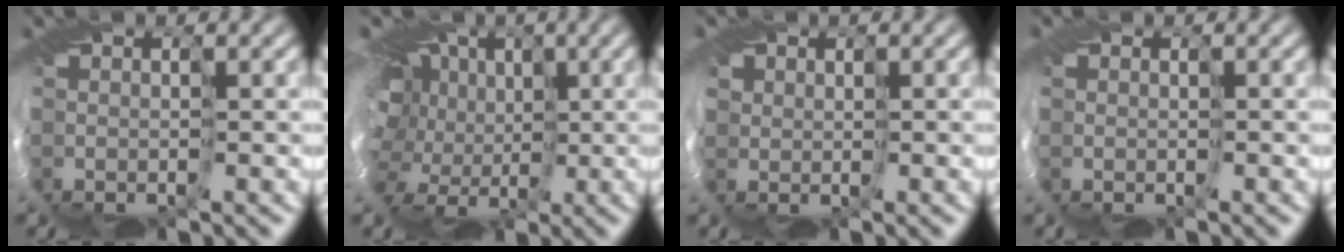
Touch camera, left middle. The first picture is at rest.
{"total": 15.9, "force": [2.5, 12.1, 10.1], "torque": [-0.196, 0.022, -0.002]}
{"total": 3.0, "force": [1.1, 2.6, 0.8], "torque": [-0.026, 0.014, 0.006]}
{"total": 1.5, "force": [-0.2, 1.4, 0.5], "torque": [-0.004, -0.004, -0.001]}